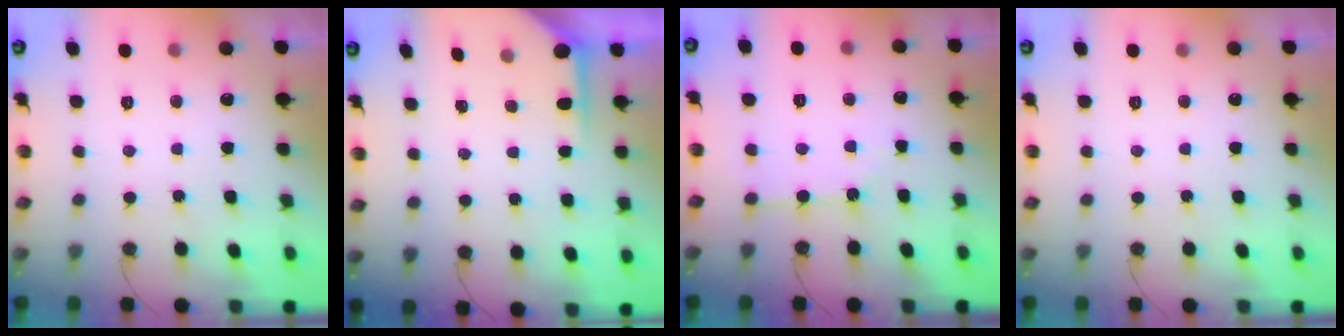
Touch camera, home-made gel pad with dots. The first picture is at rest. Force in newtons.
{"total": 4.9, "press": 4.9, "slide": 0.3}
{"total": 2.7, "press": 2.7, "slide": 0.5}
{"total": 0.0}